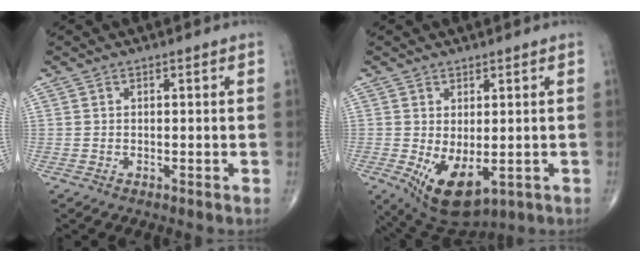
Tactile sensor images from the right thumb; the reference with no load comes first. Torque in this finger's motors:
{"motor_torque": [-0.22, 0.51, 0.41, 0.22, 0.20]}